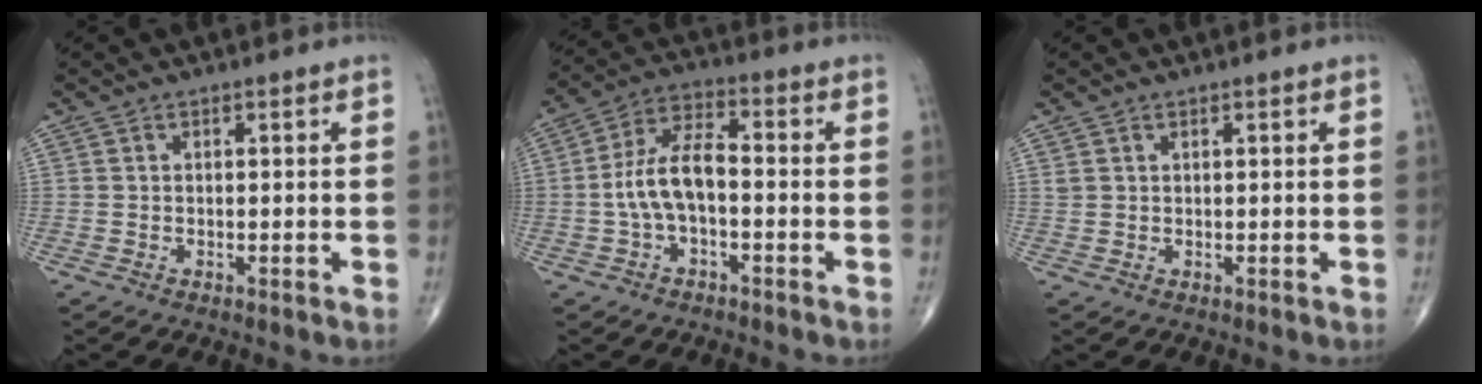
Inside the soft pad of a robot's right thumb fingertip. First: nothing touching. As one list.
[{"total": 9.2, "force": [-1.5, 4.4, 7.9], "torque": [-0.159, 0.036, -0.035]}, {"total": 0.8, "force": [0.6, 0.5, 0.3], "torque": [0.000, 0.002, 0.012]}]